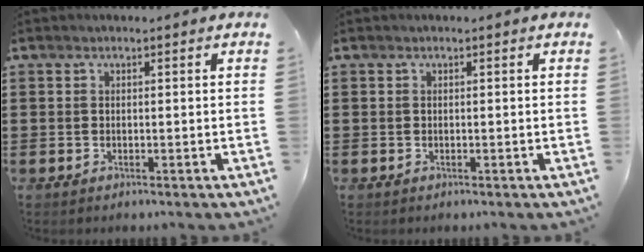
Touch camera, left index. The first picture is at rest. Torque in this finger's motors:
{"motor_torque": [0.00, 0.00, 0.00, -0.01]}